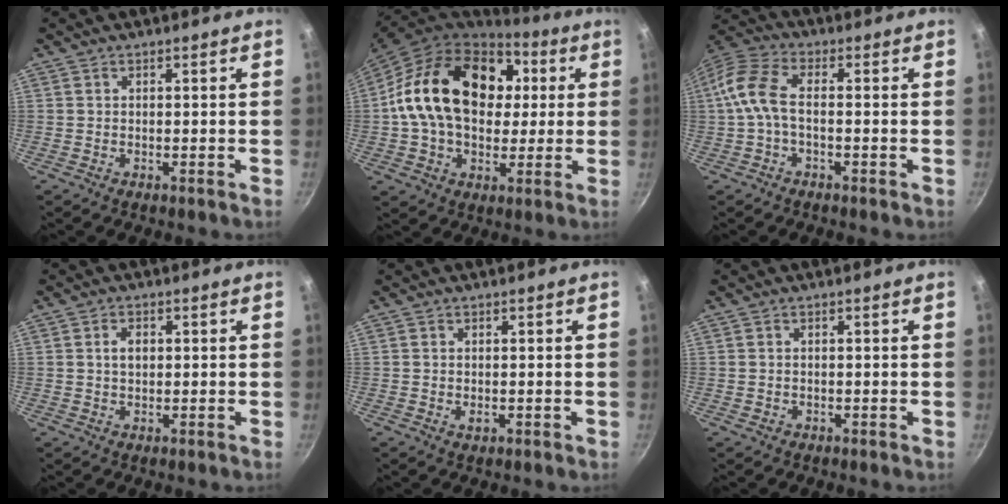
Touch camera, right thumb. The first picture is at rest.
{"total": 24.9, "force": [4.0, 17.6, 17.2], "torque": [-0.277, 0.028, 0.060]}
{"total": 8.6, "force": [-1.2, 4.5, 7.2], "torque": [-0.162, 0.028, -0.040]}
{"total": 2.4, "force": [0.3, 1.7, 1.6], "torque": [-0.019, 0.005, 0.005]}
{"total": 1.4, "force": [-0.2, 1.0, 1.0], "torque": [-0.016, -0.001, -0.002]}
{"total": 0.6, "force": [-0.2, 0.5, 0.2], "torque": [0.001, 0.002, -0.002]}